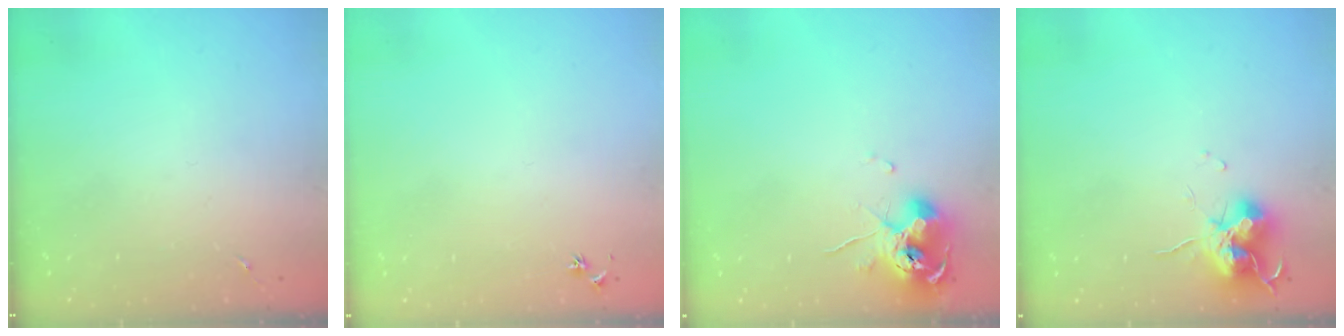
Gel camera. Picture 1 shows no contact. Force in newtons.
{"total": 3.0, "press": 2.9, "slide": 0.3}
{"total": 10.3, "press": 10.2, "slide": 1.5}
{"total": 12.6, "press": 12.5, "slide": 1.4}